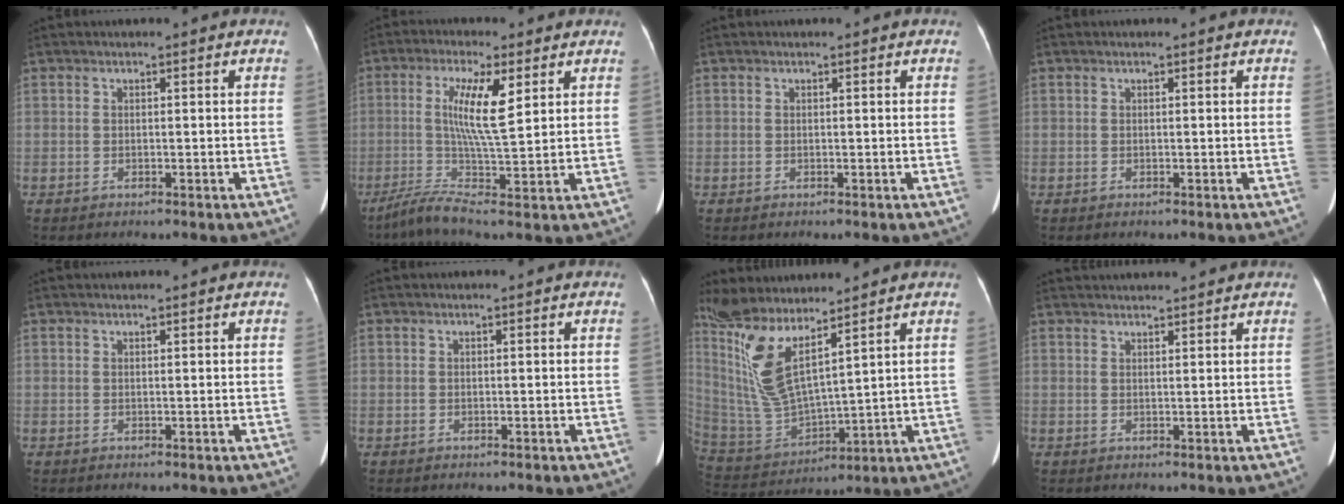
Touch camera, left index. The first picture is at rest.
{"total": 8.7, "force": [0.4, 0.0, 8.7], "torque": [-0.180, -0.004, 0.012]}
{"total": 0.0}
{"total": 0.0}
{"total": 1.8, "force": [1.6, 0.0, 0.8], "torque": [-0.010, 0.009, 0.020]}
{"total": 0.0}
{"total": 12.3, "force": [8.2, 2.0, 8.9], "torque": [-0.207, -0.014, 0.175]}
{"total": 5.7, "force": [5.5, 0.2, 1.6], "torque": [-0.016, 0.022, 0.066]}